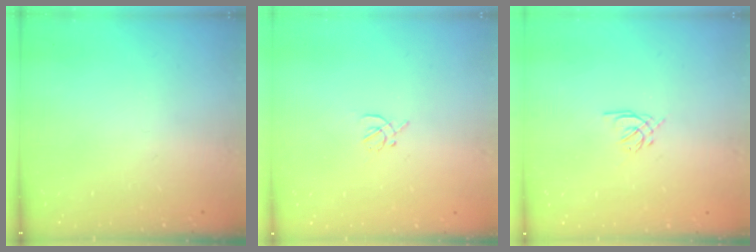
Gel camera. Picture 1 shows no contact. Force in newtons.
{"total": 1.4, "press": 1.3, "slide": 0.5}
{"total": 1.2, "press": 1.1, "slide": 0.5}